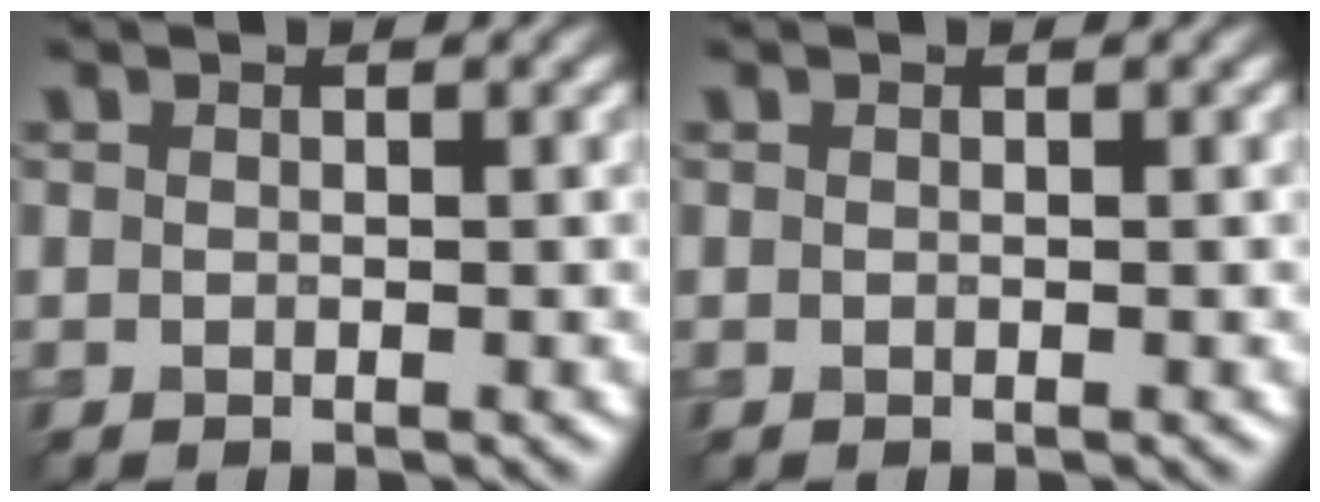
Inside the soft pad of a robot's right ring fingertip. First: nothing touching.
{"total": 0.0}